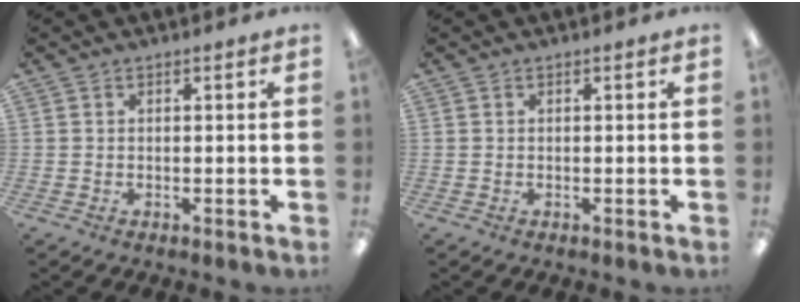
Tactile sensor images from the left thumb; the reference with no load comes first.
{"total": 0.0}